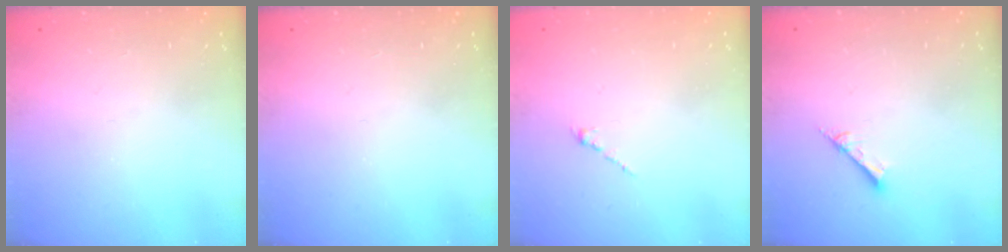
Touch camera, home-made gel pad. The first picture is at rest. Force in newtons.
{"total": 0.0}
{"total": 0.0}
{"total": 3.3, "press": 3.3, "slide": 0.0}